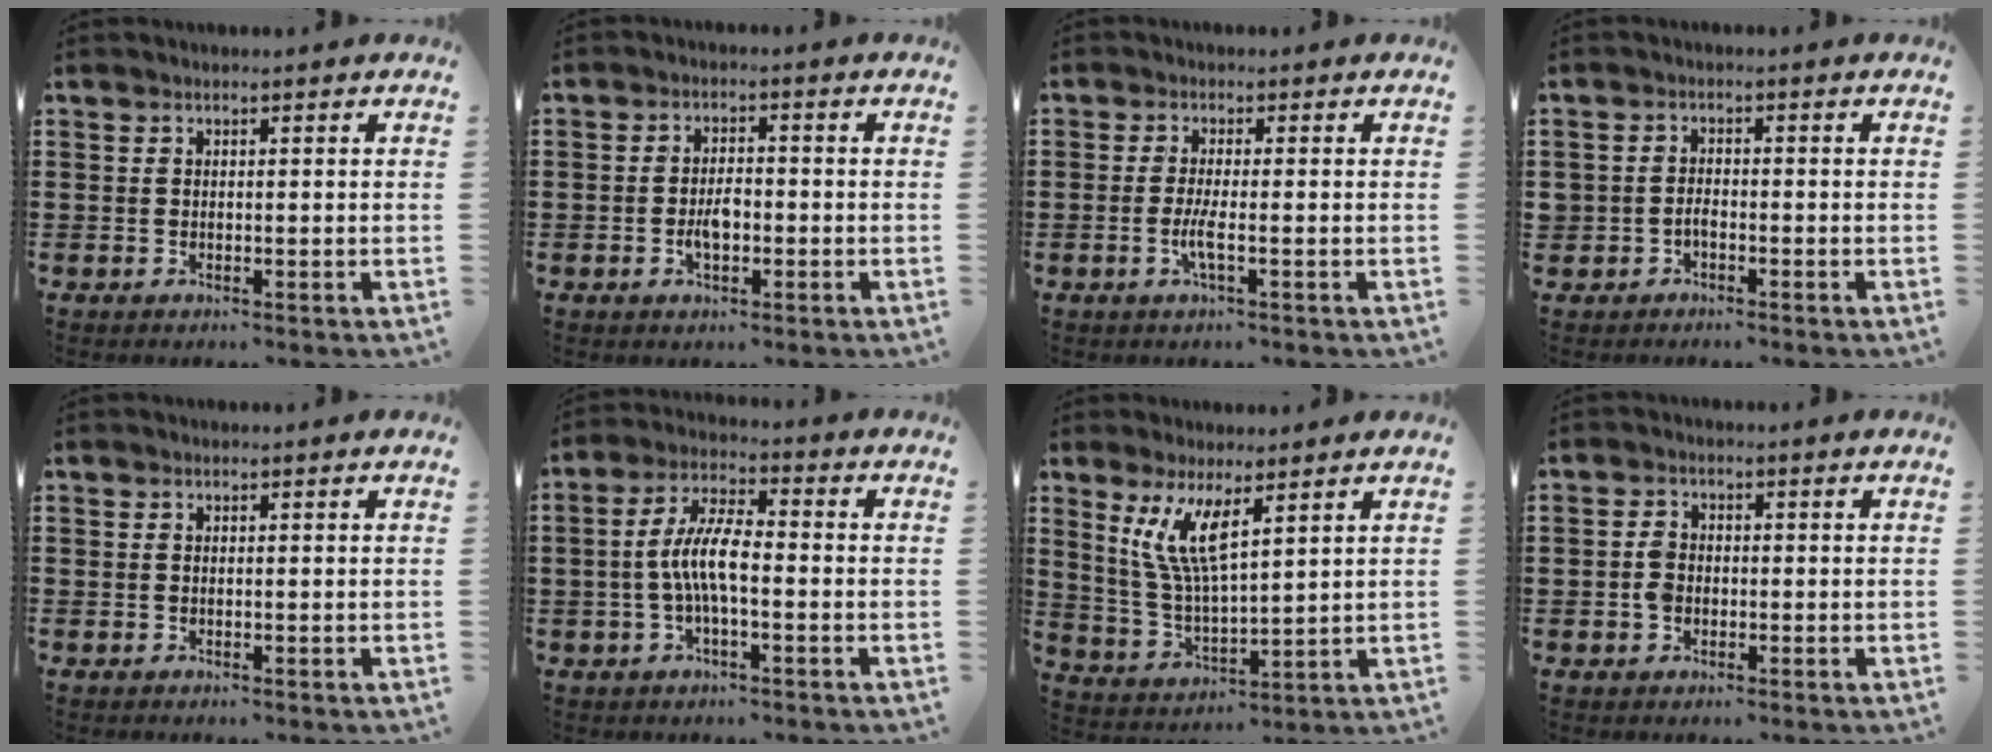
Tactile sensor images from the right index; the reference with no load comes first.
{"total": 3.5, "force": [-1.0, 1.7, 3.0], "torque": [-0.061, 0.004, -0.019]}
{"total": 2.9, "force": [-1.0, 0.1, 2.7], "torque": [-0.062, -0.009, -0.022]}
{"total": 1.7, "force": [-0.9, 1.2, 0.8], "torque": [-0.018, 0.002, -0.019]}
{"total": 0.0}
{"total": 7.5, "force": [-1.1, 2.3, 7.0], "torque": [-0.149, -0.004, -0.026]}
{"total": 7.8, "force": [3.8, 2.1, 6.5], "torque": [-0.151, -0.007, 0.063]}
{"total": 2.6, "force": [-0.6, 2.0, 1.7], "torque": [-0.041, 0.001, -0.014]}